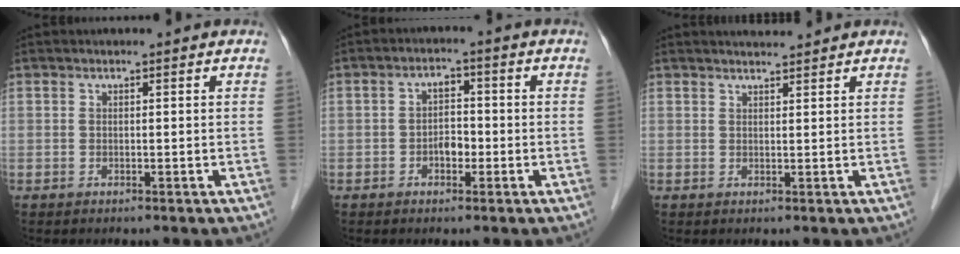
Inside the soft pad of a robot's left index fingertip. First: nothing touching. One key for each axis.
{"total": 3.3, "fx": -1.1, "fy": 2.1, "fz": 2.3, "tx": -0.037, "ty": 0.012, "tz": -0.020}
{"total": 2.7, "fx": 2.6, "fy": 0.1, "fz": 0.6, "tx": -0.012, "ty": 0.012, "tz": 0.042}